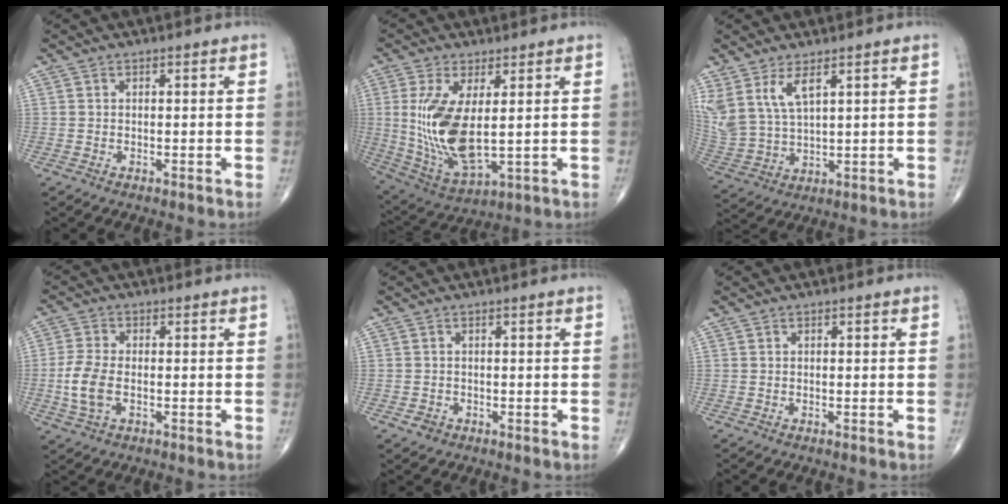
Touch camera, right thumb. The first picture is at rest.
{"total": 14.3, "force": [1.3, 5.8, 13.0], "torque": [-0.272, -0.024, 0.044]}
{"total": 10.1, "force": [5.4, 4.4, 7.3], "torque": [-0.163, -0.022, 0.124]}
{"total": 6.7, "force": [-1.3, 3.7, 5.5], "torque": [-0.124, 0.006, -0.028]}
{"total": 1.5, "force": [-0.7, 1.3, 0.5], "torque": [-0.005, 0.006, -0.010]}
{"total": 0.0}